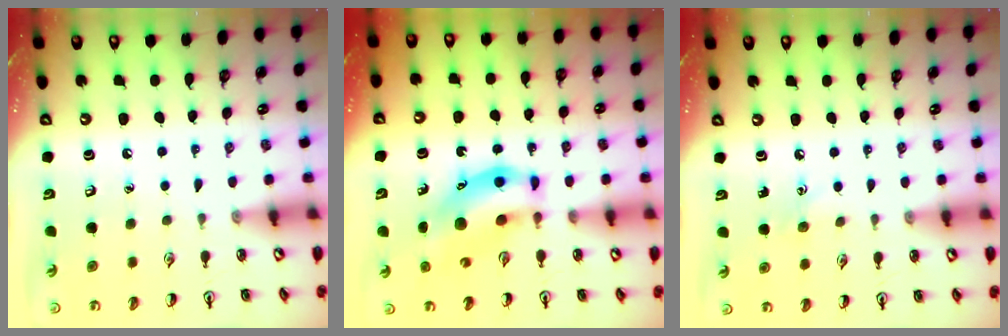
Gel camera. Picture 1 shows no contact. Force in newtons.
{"total": 11.3, "press": 10.9, "slide": 3.1}
{"total": 4.5, "press": 4.2, "slide": 1.6}